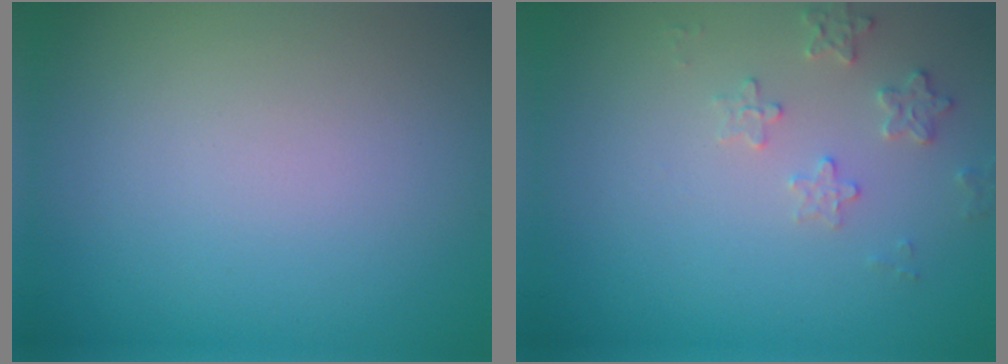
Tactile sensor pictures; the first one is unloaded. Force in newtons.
{"total": 1.9, "press": 1.8, "slide": 0.2}